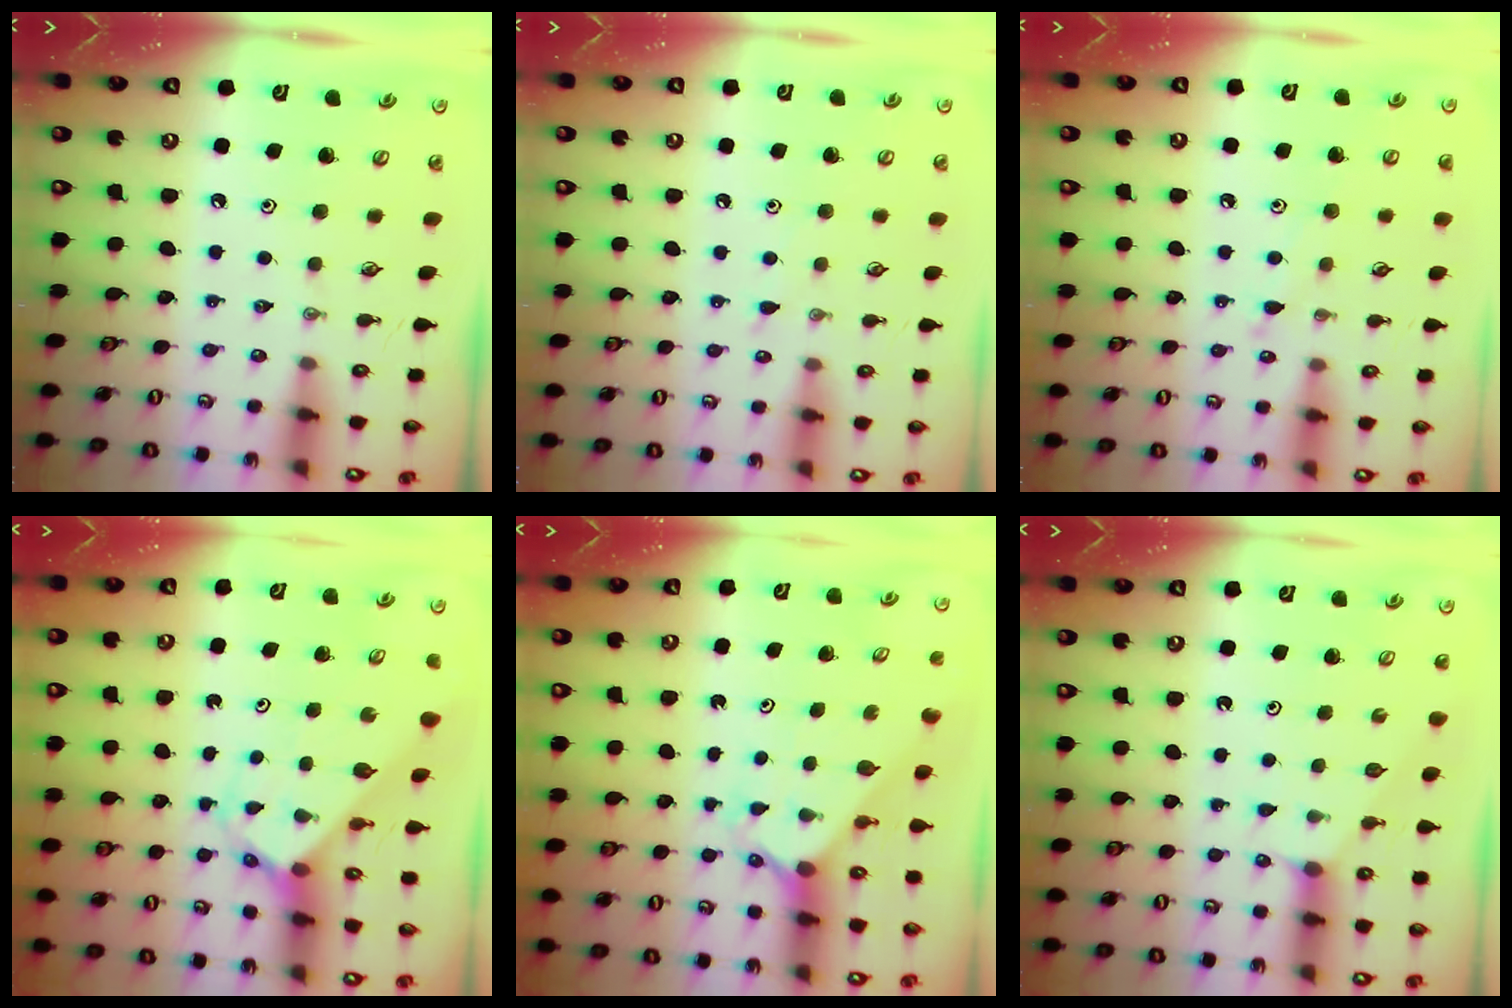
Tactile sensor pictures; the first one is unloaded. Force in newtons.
{"total": 5.5, "press": 5.5, "slide": 0.4}
{"total": 4.9, "press": 4.8, "slide": 0.7}
{"total": 2.9, "press": 2.9, "slide": 0.1}
{"total": 1.8, "press": 1.8, "slide": 0.1}
{"total": 1.7, "press": 1.7, "slide": 0.3}